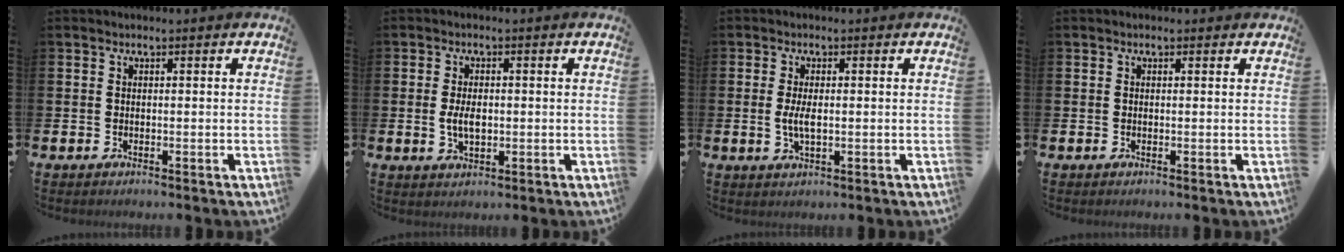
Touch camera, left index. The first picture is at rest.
{"total": 3.4, "force": [0.0, 2.0, 2.8], "torque": [-0.035, -0.001, -0.005]}
{"total": 3.0, "force": [0.1, 1.2, 2.7], "torque": [-0.050, 0.003, -0.001]}
{"total": 0.0}